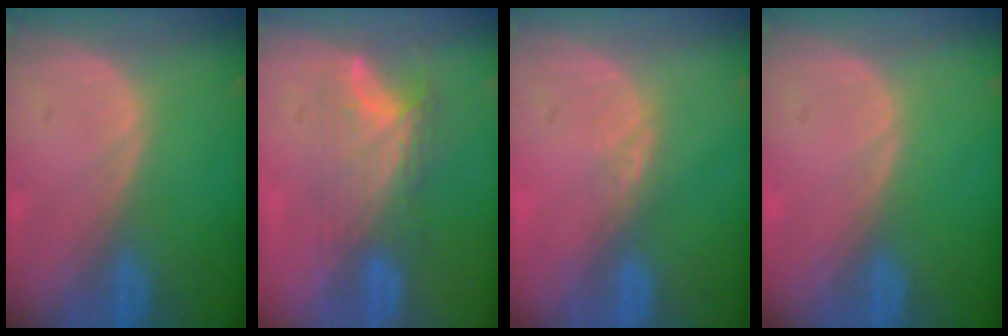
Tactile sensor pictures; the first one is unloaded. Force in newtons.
{"total": 8.2, "press": 6.8, "slide": 4.7}
{"total": 2.0, "press": 1.5, "slide": 1.3}
{"total": 0.0}